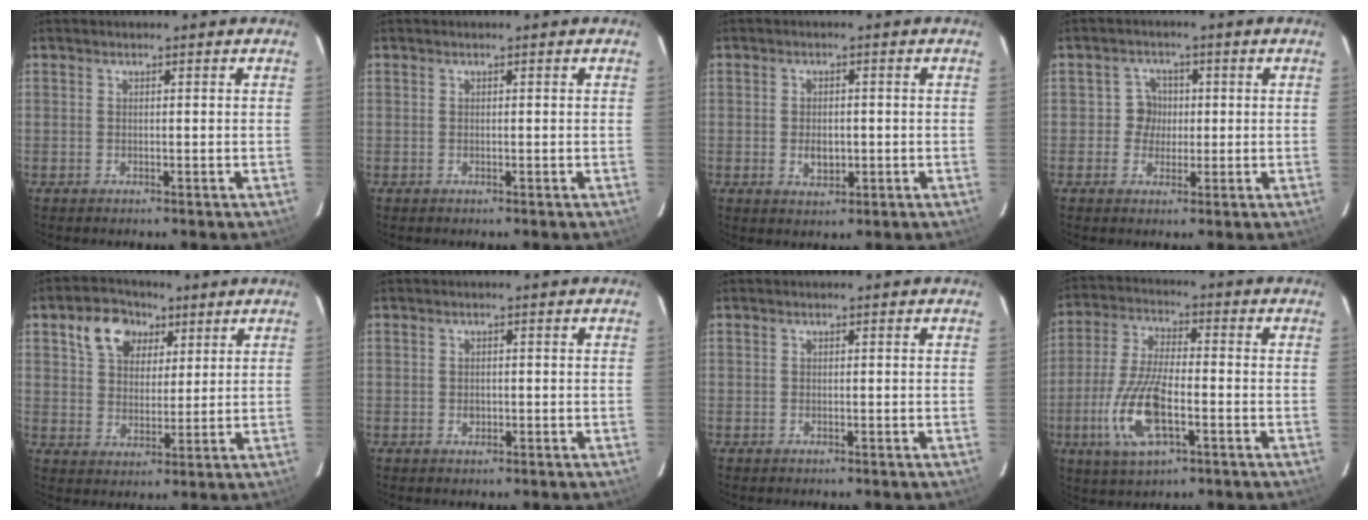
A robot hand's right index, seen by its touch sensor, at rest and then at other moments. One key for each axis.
{"total": 0.0}
{"total": 3.6, "fx": -0.6, "fy": 2.5, "fz": 2.6, "tx": -0.045, "ty": -0.001, "tz": -0.006}
{"total": 3.6, "fx": -0.2, "fy": 3.6, "fz": 0.1, "tx": 0.008, "ty": 0.016, "tz": -0.008}
{"total": 9.6, "fx": 4.9, "fy": 6.7, "fz": 4.8, "tx": -0.099, "ty": 0.030, "tz": 0.087}
{"total": 1.3, "fx": -0.3, "fy": 1.1, "fz": 0.7, "tx": -0.011, "ty": 0.002, "tz": -0.003}
{"total": 0.0}
{"total": 13.1, "fx": -4.3, "fy": 4.8, "fz": 11.4, "tx": -0.245, "ty": -0.008, "tz": -0.083}